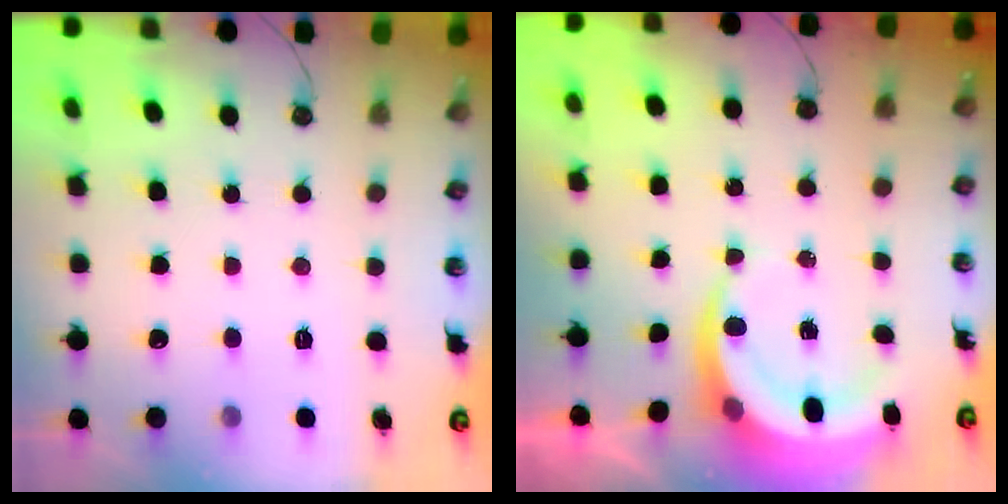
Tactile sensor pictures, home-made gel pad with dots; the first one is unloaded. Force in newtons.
{"total": 7.2, "press": 7.2, "slide": 0.9}